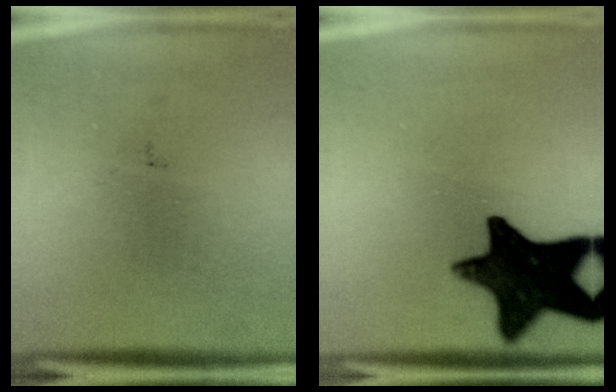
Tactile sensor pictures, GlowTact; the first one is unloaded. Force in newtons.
{"total": 15.8}